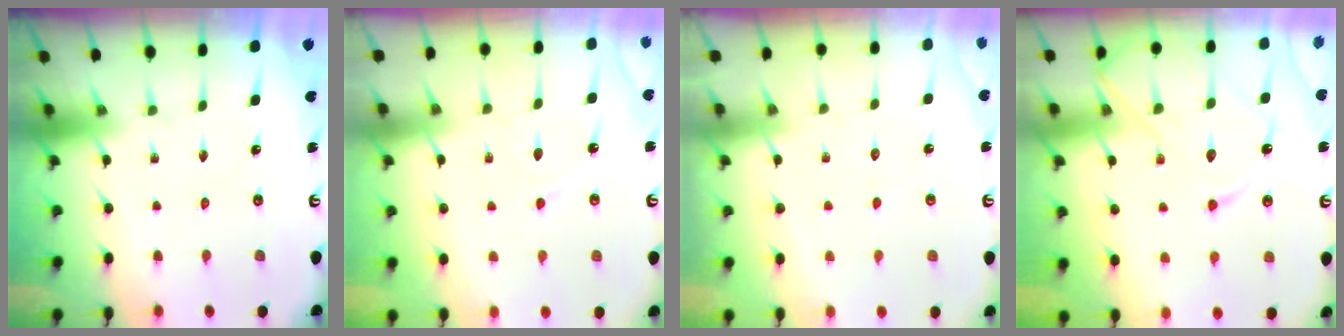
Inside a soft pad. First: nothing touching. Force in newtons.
{"total": 4.5, "press": 4.5, "slide": 0.6}
{"total": 2.9, "press": 2.9, "slide": 0.3}
{"total": 12.7, "press": 12.6, "slide": 1.0}